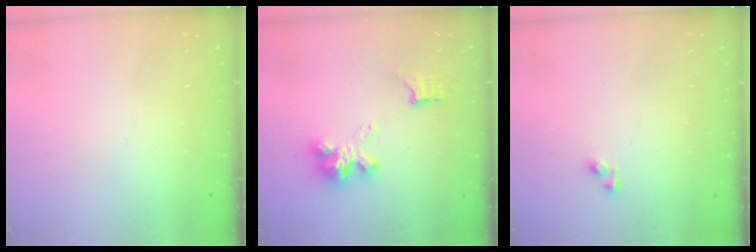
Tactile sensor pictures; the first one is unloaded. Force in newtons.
{"total": 7.9, "press": 7.9, "slide": 0.6}
{"total": 3.9, "press": 3.8, "slide": 0.7}